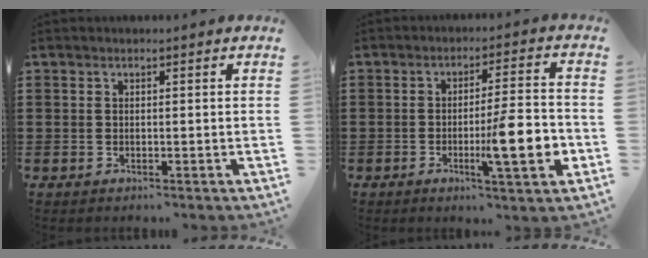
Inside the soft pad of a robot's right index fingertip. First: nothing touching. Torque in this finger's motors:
{"motor_torque": [2.14, 0.00, 0.67, 0.16]}